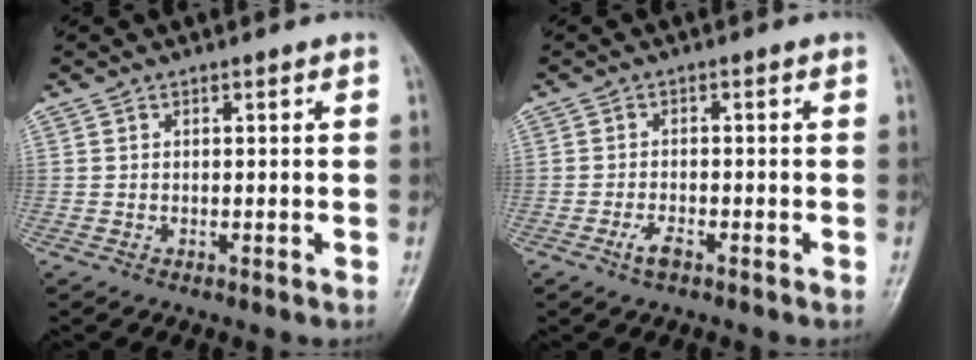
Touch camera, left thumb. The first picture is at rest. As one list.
[{"total": 2.5, "force": [-1.6, 1.0, 1.5], "torque": [-0.035, 0.009, -0.033]}]